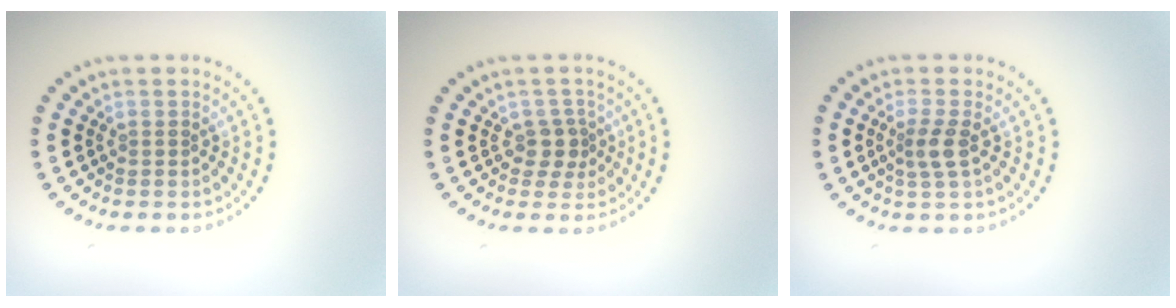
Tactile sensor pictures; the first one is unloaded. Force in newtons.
{"total": 1.9, "press": 1.5, "slide": 1.2}
{"total": 2.1, "press": 1.7, "slide": 1.2}